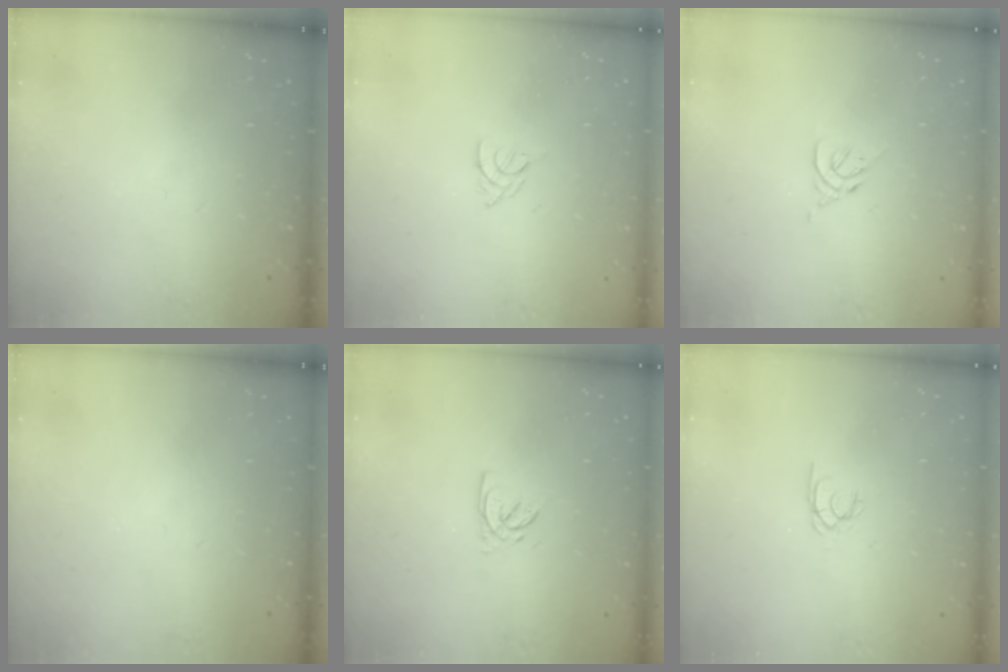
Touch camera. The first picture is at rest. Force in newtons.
{"total": 4.3, "press": 4.2, "slide": 0.7}
{"total": 2.6, "press": 2.5, "slide": 0.8}
{"total": 0.0}
{"total": 2.5, "press": 2.5, "slide": 0.3}
{"total": 1.7, "press": 1.7, "slide": 0.1}